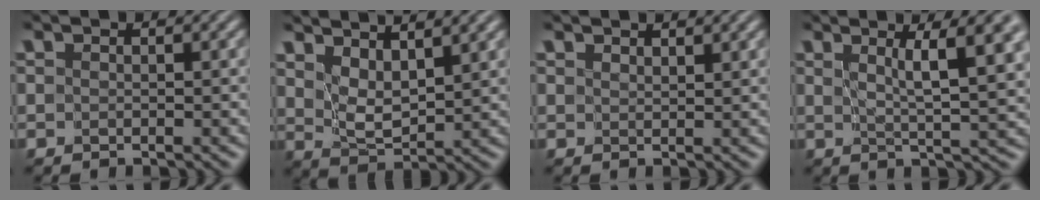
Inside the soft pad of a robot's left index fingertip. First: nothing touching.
{"total": 4.7, "force": [3.5, 1.3, 2.8], "torque": [-0.051, 0.002, 0.059]}
{"total": 1.7, "force": [1.7, 0.3, 0.3], "torque": [0.003, -0.005, 0.028]}
{"total": 7.0, "force": [2.9, 1.3, 6.3], "torque": [-0.071, 0.010, 0.046]}